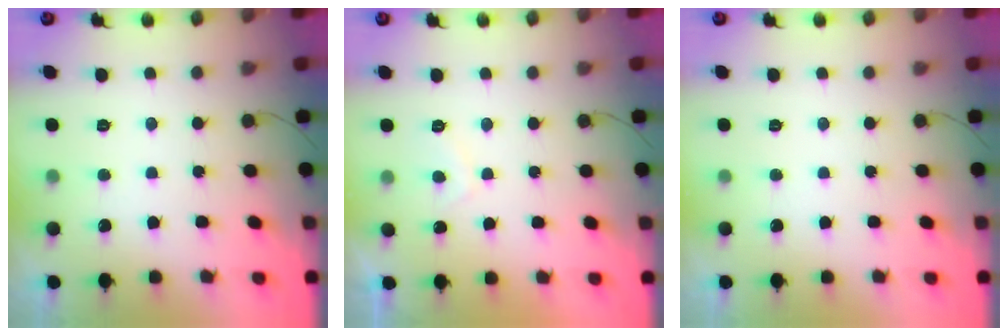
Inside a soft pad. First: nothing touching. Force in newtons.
{"total": 2.1, "press": 2.0, "slide": 0.9}
{"total": 0.0}